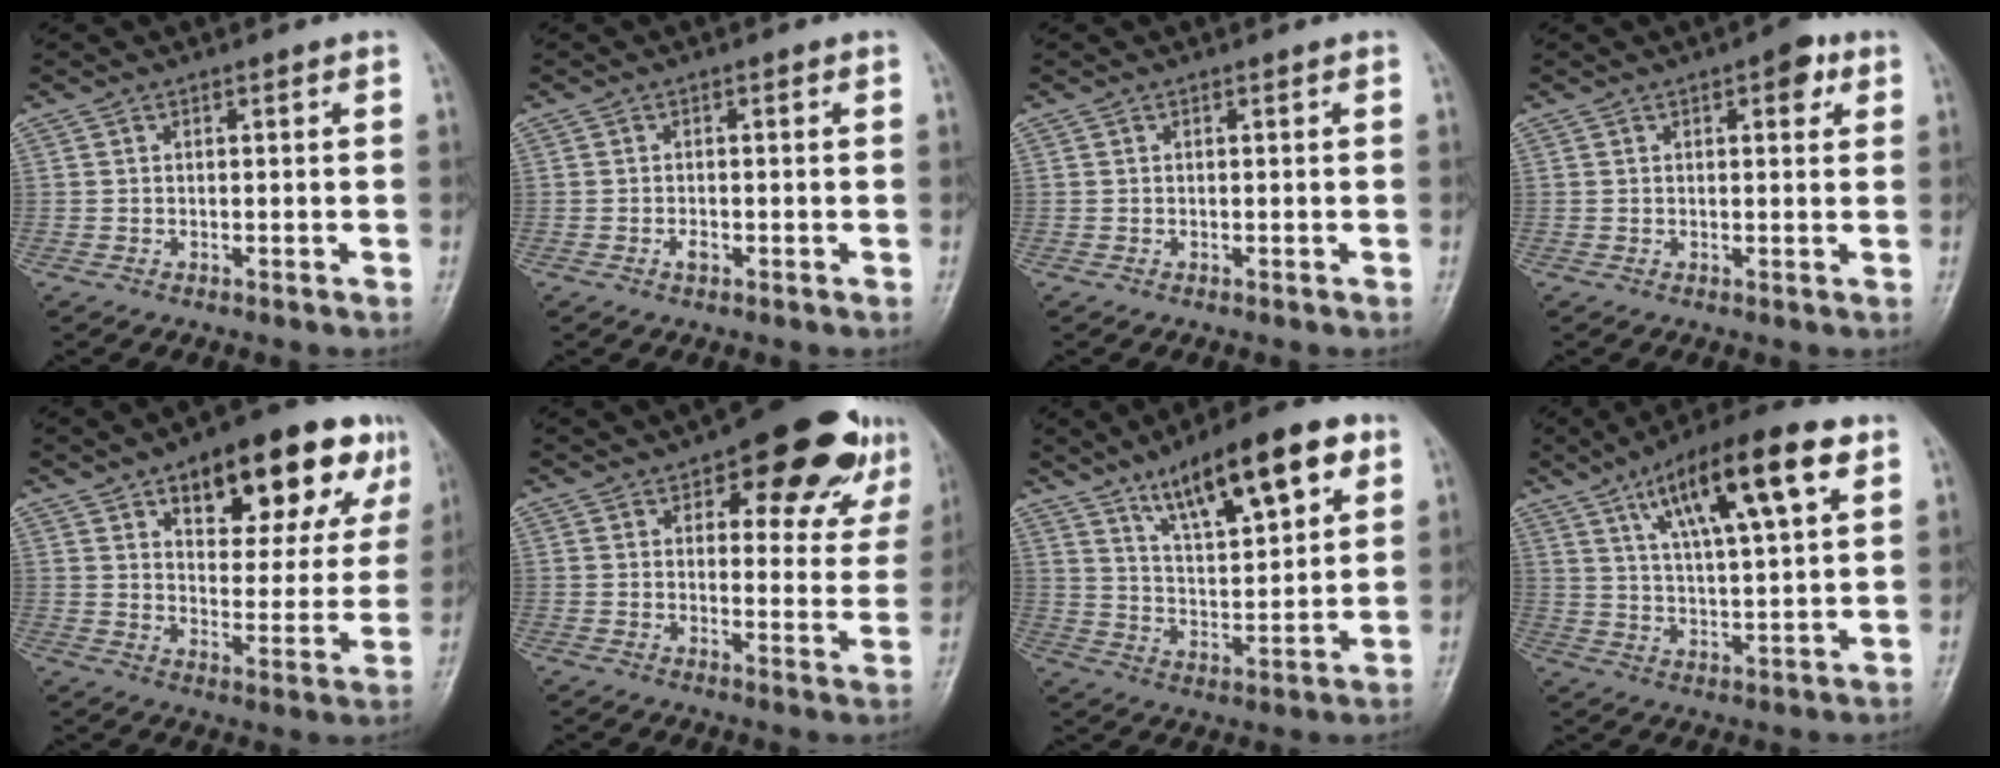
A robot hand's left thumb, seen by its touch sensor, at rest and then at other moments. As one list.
[{"total": 1.4, "force": [-0.6, 0.8, 1.0], "torque": [-0.014, 0.000, -0.012]}, {"total": 0.0}, {"total": 4.3, "force": [2.0, 1.9, 3.2], "torque": [-0.028, -0.001, 0.019]}, {"total": 21.3, "force": [11.4, 9.0, 15.6], "torque": [-0.168, -0.023, 0.163]}, {"total": 17.4, "force": [10.2, 7.4, 12.1], "torque": [-0.104, -0.033, 0.127]}, {"total": 17.6, "force": [9.8, 5.7, 13.4], "torque": [-0.183, -0.034, 0.160]}, {"total": 17.9, "force": [8.6, 4.8, 14.9], "torque": [-0.230, -0.015, 0.144]}]